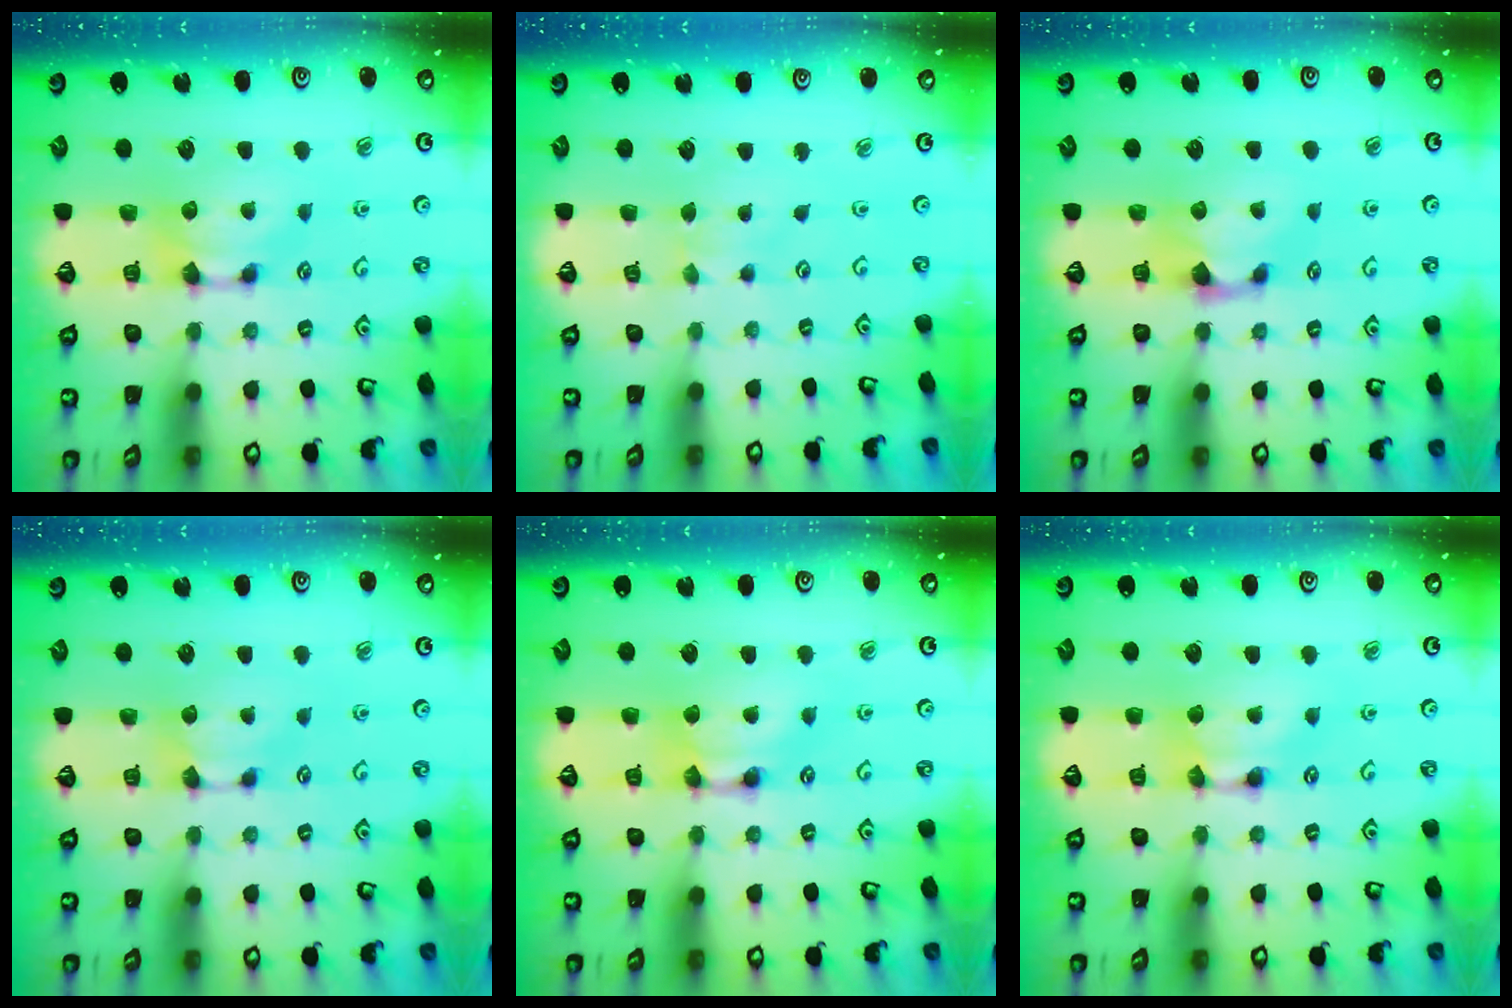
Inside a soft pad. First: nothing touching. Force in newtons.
{"total": 2.3, "press": 2.3, "slide": 0.1}
{"total": 0.8, "press": 0.1, "slide": 0.8}
{"total": 0.9, "press": 0.8, "slide": 0.3}
{"total": 1.9, "press": 1.9, "slide": 0.1}
{"total": 1.8, "press": 1.8, "slide": 0.2}